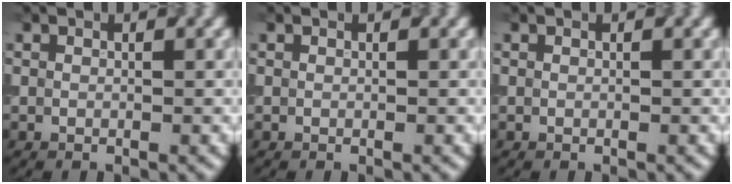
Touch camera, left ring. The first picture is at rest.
{"total": 0.0}
{"total": 0.0}